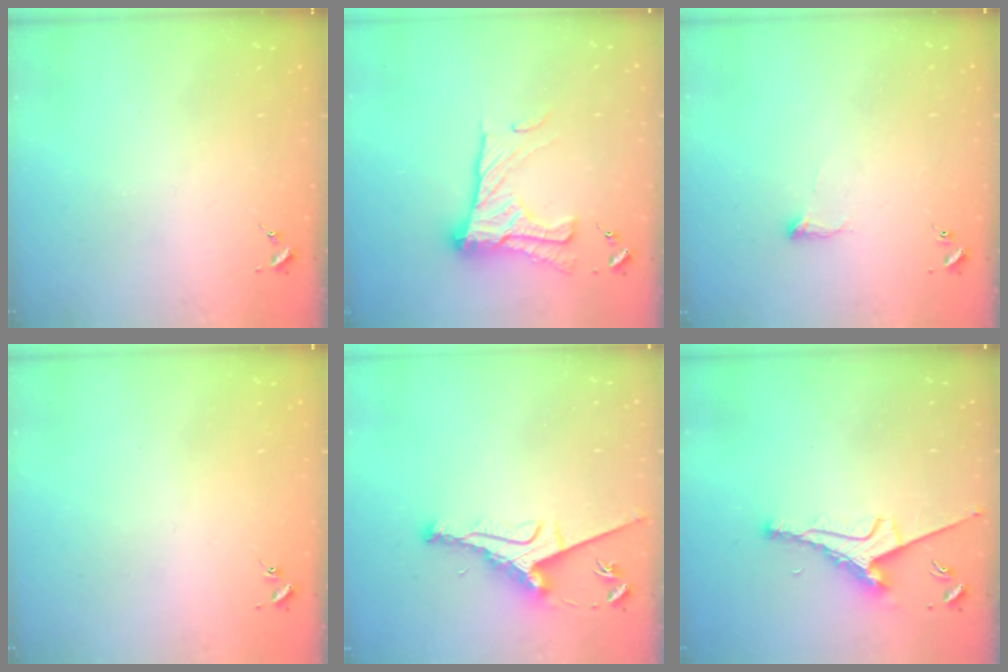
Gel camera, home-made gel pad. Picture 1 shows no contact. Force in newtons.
{"total": 20.0, "press": 19.9, "slide": 1.4}
{"total": 5.9, "press": 5.9, "slide": 1.0}
{"total": 0.9, "press": 0.8, "slide": 0.2}
{"total": 9.7, "press": 9.6, "slide": 0.8}
{"total": 8.3, "press": 8.2, "slide": 1.1}